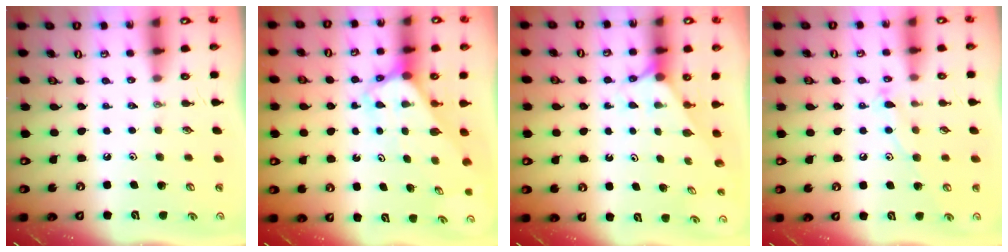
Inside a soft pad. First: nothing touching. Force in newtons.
{"total": 2.7, "press": 2.7, "slide": 0.1}
{"total": 3.0, "press": 3.0, "slide": 0.2}
{"total": 10.0, "press": 10.0, "slide": 0.7}